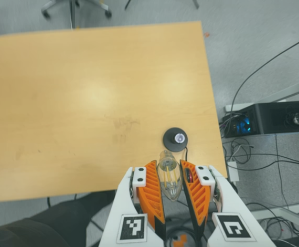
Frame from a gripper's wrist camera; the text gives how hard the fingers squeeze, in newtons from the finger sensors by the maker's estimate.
{"total": 11.3, "left": 12.7, "right": 9.8}